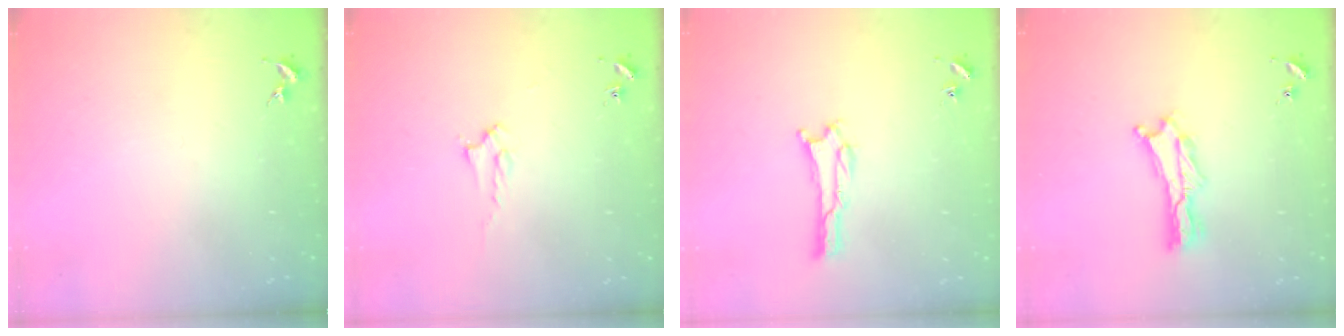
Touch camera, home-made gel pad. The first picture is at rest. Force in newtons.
{"total": 2.0, "press": 2.0, "slide": 0.2}
{"total": 1.3, "press": 1.3, "slide": 0.4}
{"total": 1.4, "press": 1.4, "slide": 0.3}